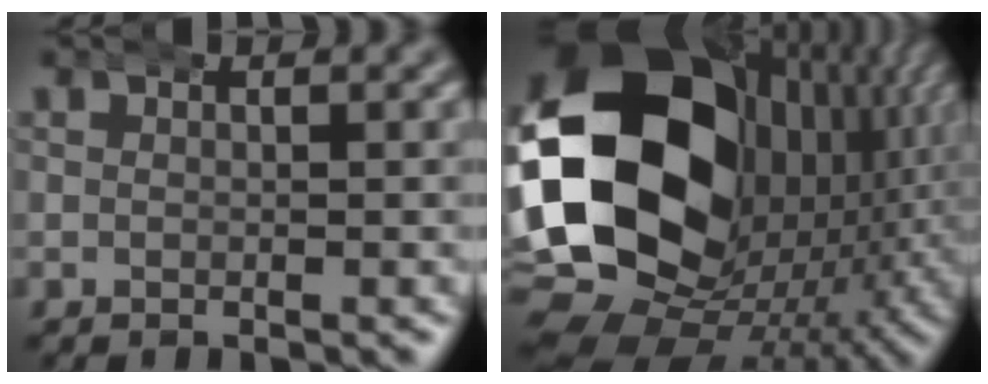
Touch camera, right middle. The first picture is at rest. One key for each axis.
{"total": 33.2, "fx": 0.7, "fy": 23.0, "fz": 23.9, "tx": -0.400, "ty": -0.065, "tz": 0.032}